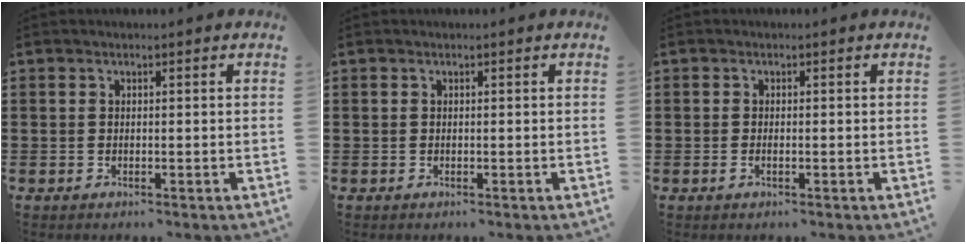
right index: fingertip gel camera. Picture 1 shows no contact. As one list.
[{"total": 0.0}, {"total": 0.7, "force": [-0.2, 0.2, 0.6], "torque": [-0.012, -0.005, -0.002]}]